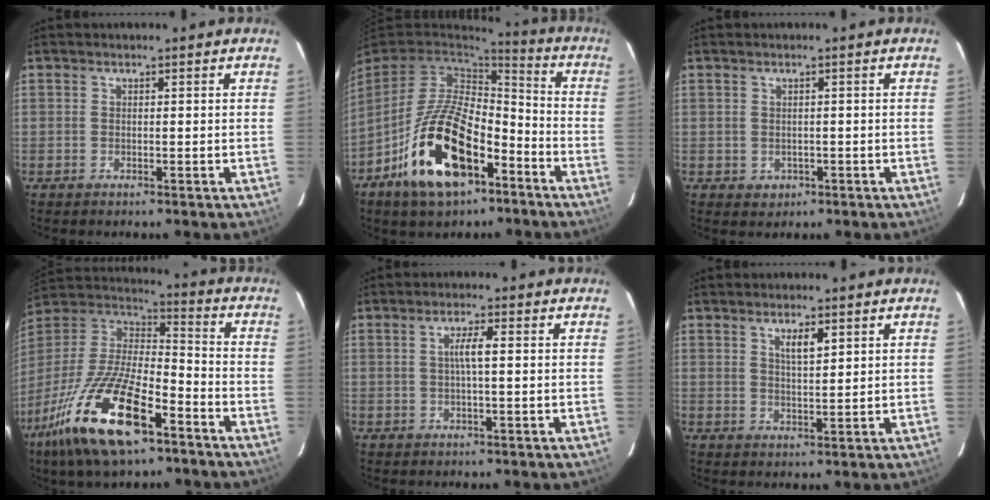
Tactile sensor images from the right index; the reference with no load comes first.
{"total": 19.2, "force": [-9.7, 9.2, 13.9], "torque": [-0.272, -0.003, -0.165]}
{"total": 1.8, "force": [-0.3, 1.8, 0.5], "torque": [-0.008, 0.001, 0.006]}
{"total": 23.0, "force": [-13.2, 7.9, 17.1], "torque": [-0.349, -0.041, -0.247]}
{"total": 2.9, "force": [0.2, 0.0, 2.9], "torque": [-0.056, 0.003, 0.003]}
{"total": 3.4, "force": [1.8, 1.0, 2.7], "torque": [-0.044, 0.002, 0.033]}